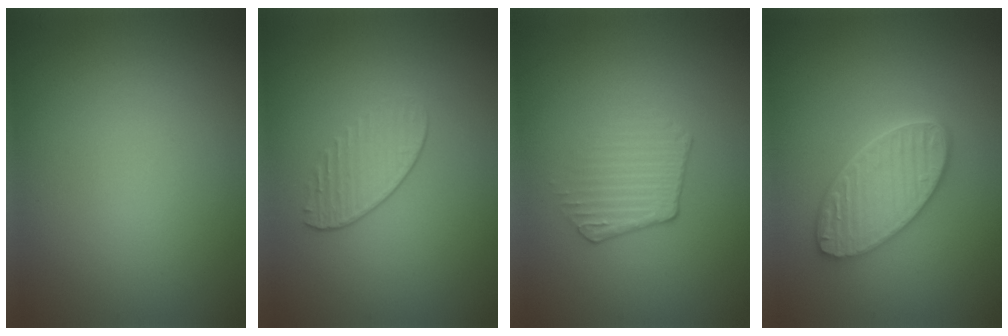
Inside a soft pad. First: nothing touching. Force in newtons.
{"total": 1.6, "press": 1.1, "slide": 1.2}
{"total": 1.8, "press": 1.1, "slide": 1.4}
{"total": 5.1, "press": 4.5, "slide": 2.5}